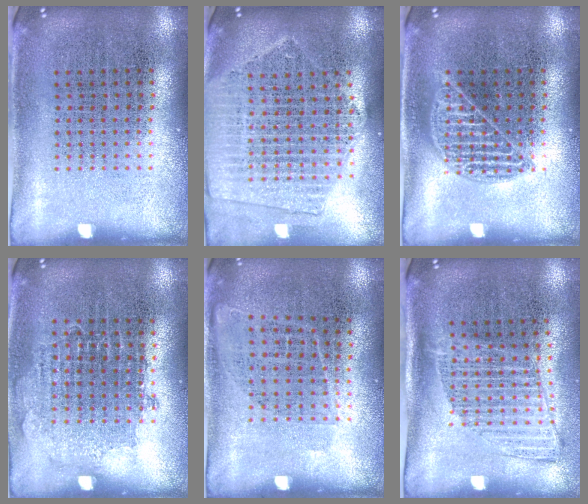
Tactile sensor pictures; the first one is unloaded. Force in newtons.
{"total": 2.1, "press": 1.9, "slide": 0.8}
{"total": 1.7, "press": 1.7, "slide": 0.1}
{"total": 0.7, "press": 0.7, "slide": 0.3}
{"total": 0.9, "press": 0.7, "slide": 0.6}
{"total": 1.3, "press": 1.1, "slide": 0.7}